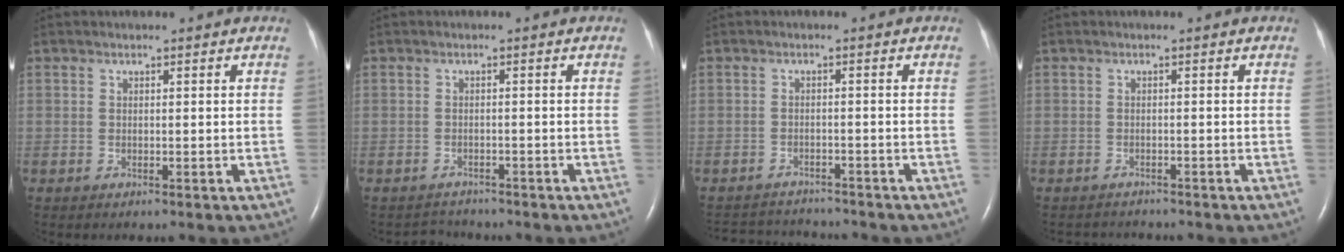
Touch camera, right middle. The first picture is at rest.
{"total": 2.2, "force": [-2.0, 0.5, -0.6], "torque": [0.006, -0.007, -0.031]}
{"total": 7.2, "force": [-7.1, 0.8, 0.8], "torque": [-0.017, 0.003, -0.105]}
{"total": 3.8, "force": [-3.8, 0.3, -0.4], "torque": [0.006, -0.002, -0.054]}